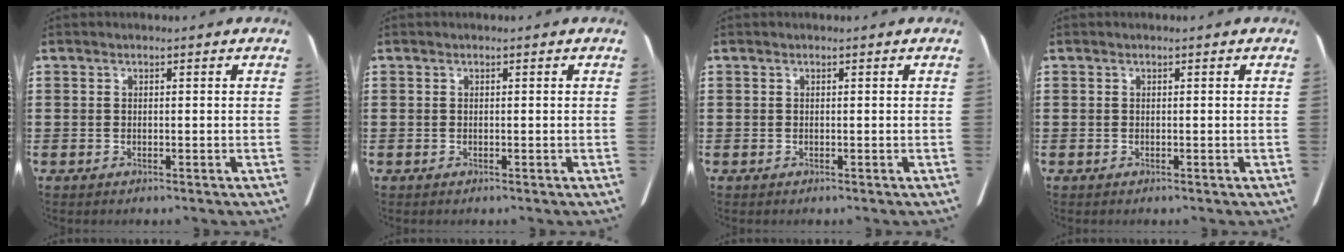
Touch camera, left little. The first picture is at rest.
{"total": 0.0}
{"total": 0.0}
{"total": 0.0}